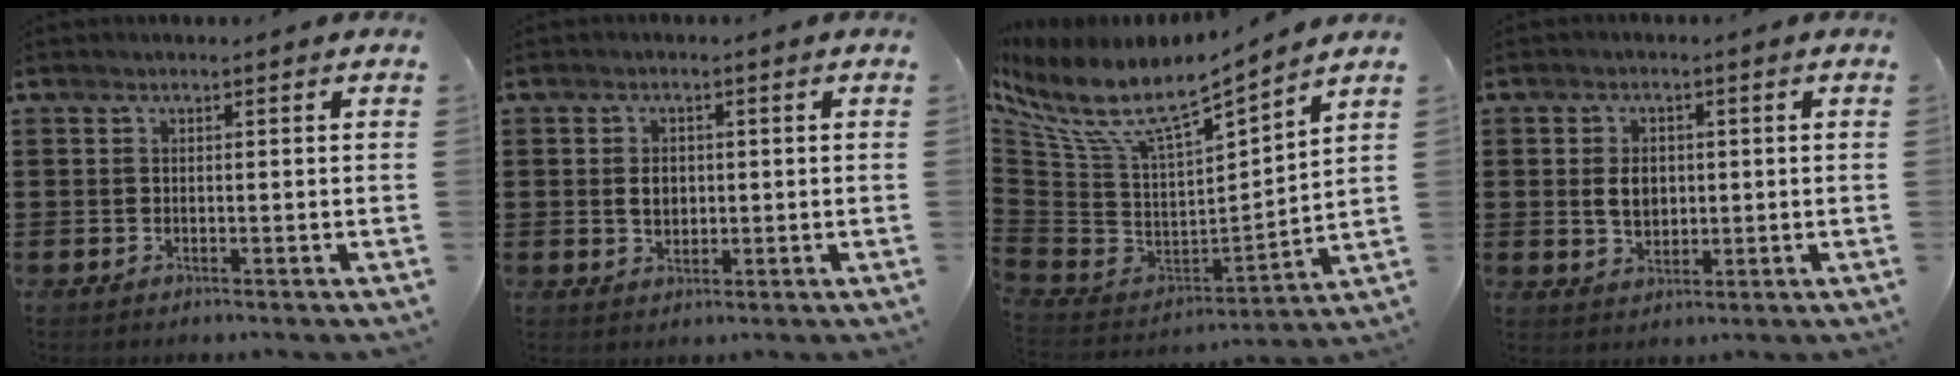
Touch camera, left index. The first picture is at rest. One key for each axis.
{"total": 2.8, "fx": 0.1, "fy": 2.1, "fz": 1.8, "tx": -0.033, "ty": 0.004, "tz": -0.002}
{"total": 8.0, "fx": 5.3, "fy": 2.3, "fz": 5.5, "tx": -0.130, "ty": -0.054, "tz": 0.085}
{"total": 3.9, "fx": 0.2, "fy": 2.8, "fz": 2.6, "tx": -0.050, "ty": 0.008, "tz": 0.000}